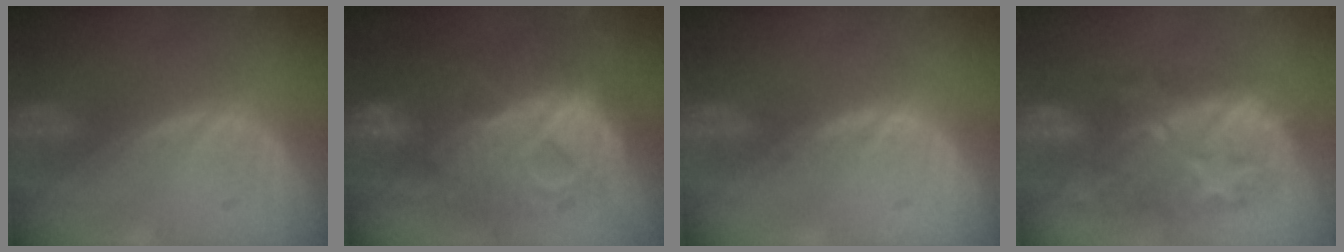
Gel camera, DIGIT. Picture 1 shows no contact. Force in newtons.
{"total": 12.4, "press": 12.4, "slide": 1.3}
{"total": 1.0, "press": 1.0, "slide": 0.2}
{"total": 10.1, "press": 9.6, "slide": 3.0}